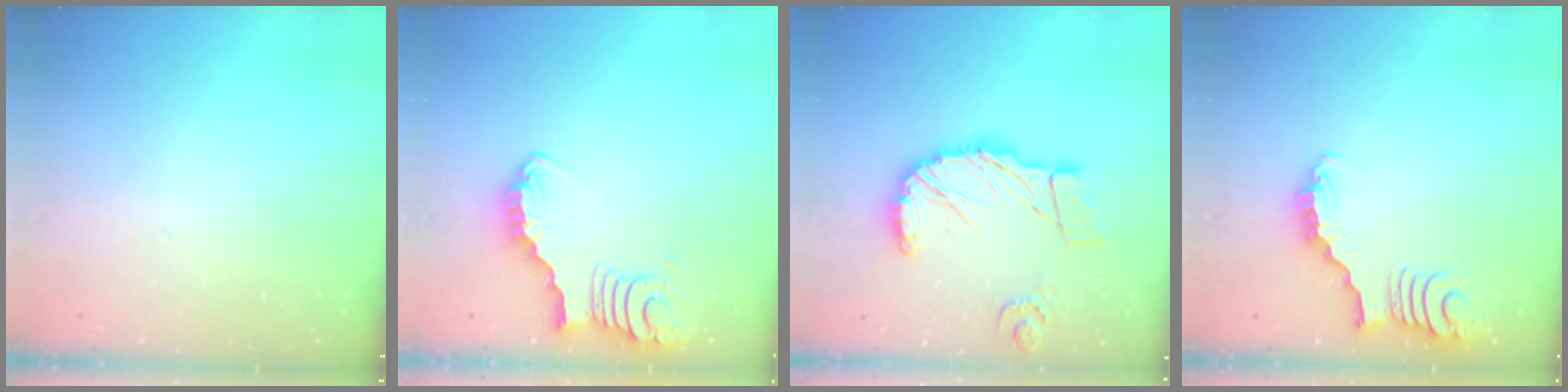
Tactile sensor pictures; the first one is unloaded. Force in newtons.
{"total": 3.0, "press": 2.9, "slide": 0.3}
{"total": 16.6, "press": 16.4, "slide": 2.7}
{"total": 2.9, "press": 2.8, "slide": 0.4}